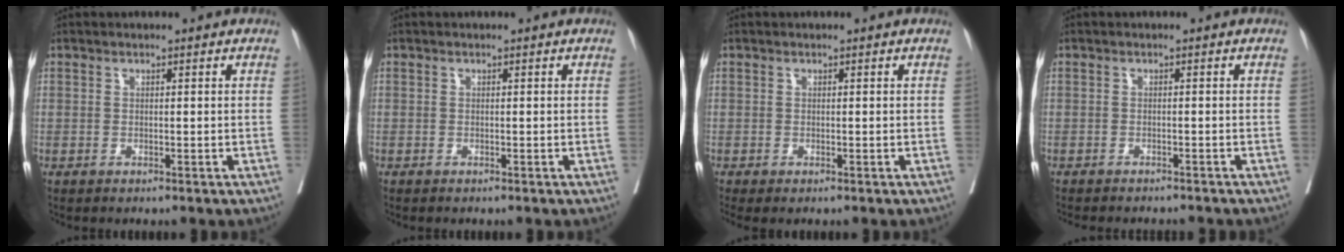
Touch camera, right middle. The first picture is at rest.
{"total": 0.0}
{"total": 1.2, "force": [-0.9, 0.3, 0.7], "torque": [-0.006, -0.005, -0.011]}
{"total": 7.3, "force": [-6.8, 1.2, 2.3], "torque": [-0.020, -0.008, -0.082]}